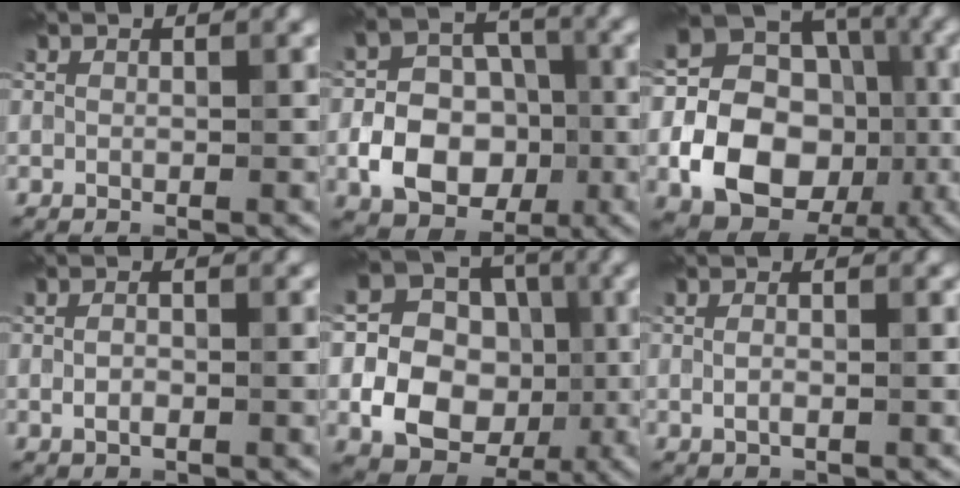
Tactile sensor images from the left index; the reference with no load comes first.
{"total": 7.0, "force": [-2.2, 5.1, 4.2], "torque": [-0.071, -0.001, -0.039]}
{"total": 12.4, "force": [-3.0, 10.1, 6.5], "torque": [-0.107, -0.018, -0.063]}
{"total": 2.2, "force": [-0.5, 1.0, 1.9], "torque": [-0.044, 0.000, -0.009]}
{"total": 9.8, "force": [-2.0, 8.4, 4.6], "torque": [-0.065, -0.006, -0.048]}
{"total": 1.8, "force": [-0.3, 0.5, 1.6], "torque": [-0.040, -0.001, -0.006]}